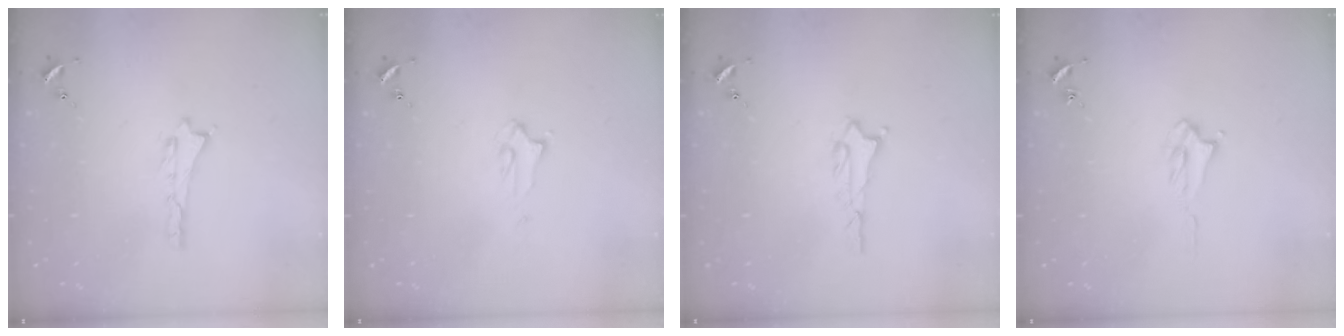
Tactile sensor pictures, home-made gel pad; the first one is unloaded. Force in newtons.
{"total": 2.0, "press": 2.0, "slide": 0.2}
{"total": 1.8, "press": 1.8, "slide": 0.2}
{"total": 2.1, "press": 2.0, "slide": 0.3}